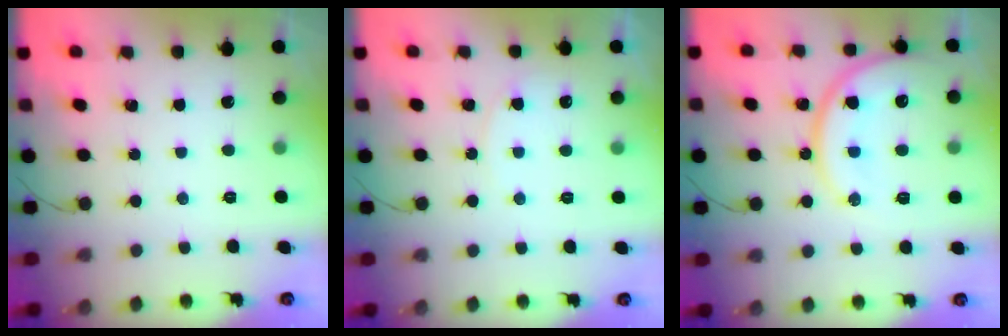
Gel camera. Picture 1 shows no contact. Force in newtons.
{"total": 2.8, "press": 2.8, "slide": 0.4}
{"total": 15.1, "press": 15.0, "slide": 1.5}